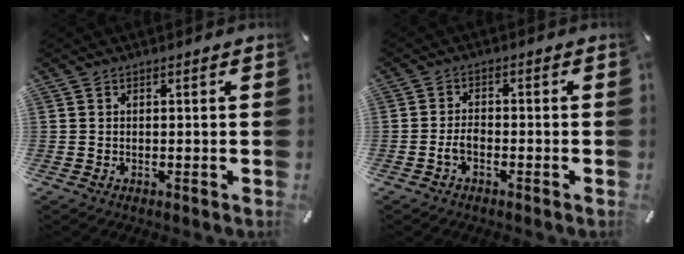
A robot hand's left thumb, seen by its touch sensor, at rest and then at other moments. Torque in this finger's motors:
{"motor_torque": [-0.45, 0.58, 0.29, 0.52, 0.09]}